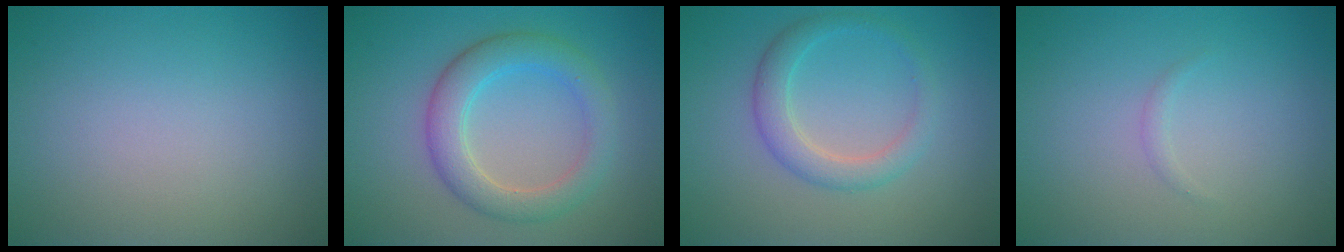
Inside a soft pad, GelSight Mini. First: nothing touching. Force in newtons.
{"total": 4.4, "press": 4.4, "slide": 0.1}
{"total": 2.8, "press": 2.8, "slide": 0.1}
{"total": 0.6, "press": 0.6, "slide": 0.1}